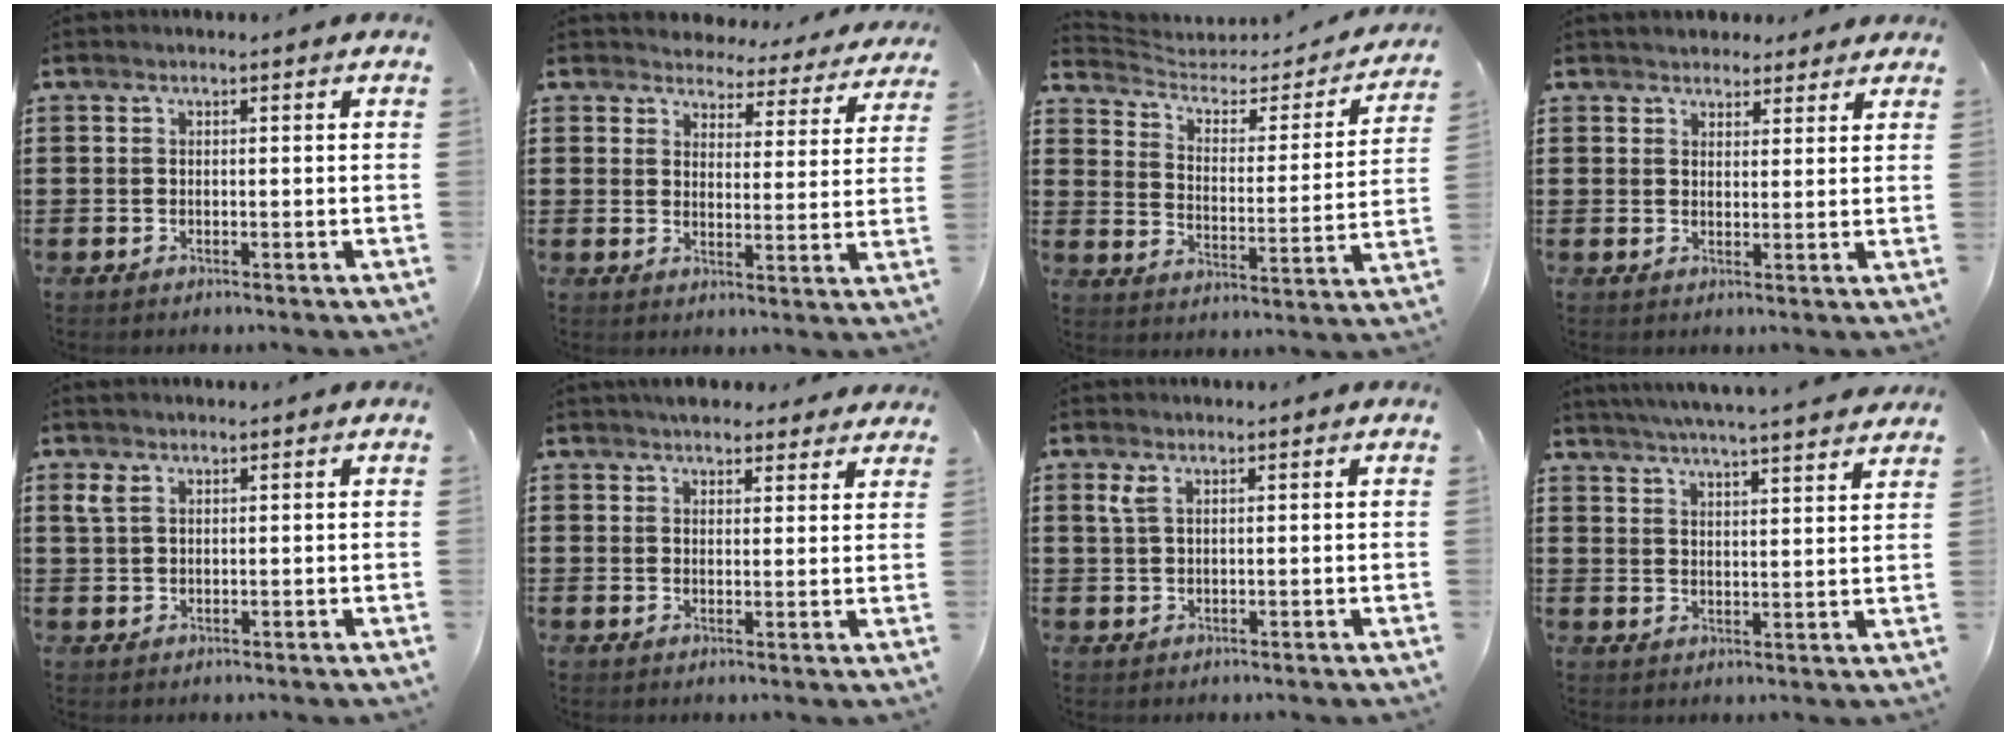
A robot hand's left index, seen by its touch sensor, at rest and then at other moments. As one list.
[{"total": 4.4, "force": [4.3, 1.0, 0.0], "torque": [-0.019, -0.031, 0.073]}, {"total": 3.4, "force": [2.5, 1.8, 1.5], "torque": [-0.047, -0.017, 0.034]}, {"total": 2.8, "force": [2.5, 1.1, 0.0], "torque": [0.001, -0.004, 0.046]}, {"total": 2.0, "force": [1.0, 1.1, 1.4], "torque": [-0.032, 0.005, 0.018]}, {"total": 3.5, "force": [3.2, 1.2, 0.7], "torque": [-0.021, -0.003, 0.061]}, {"total": 2.0, "force": [0.8, 0.8, 1.7], "torque": [-0.037, 0.005, 0.014]}, {"total": 4.9, "force": [4.6, -0.6, 1.5], "torque": [-0.046, -0.026, 0.080]}]